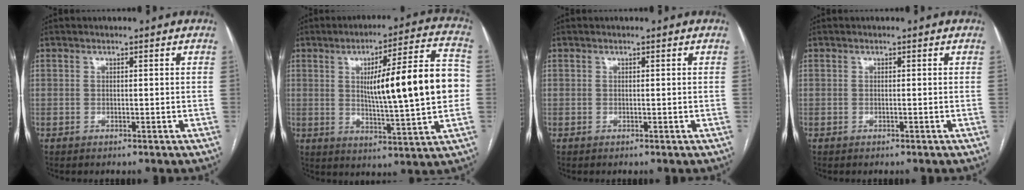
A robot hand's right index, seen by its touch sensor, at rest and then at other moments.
{"total": 17.8, "force": [1.1, 1.5, 17.7], "torque": [-0.263, 0.018, 0.016]}
{"total": 0.0}
{"total": 0.0}